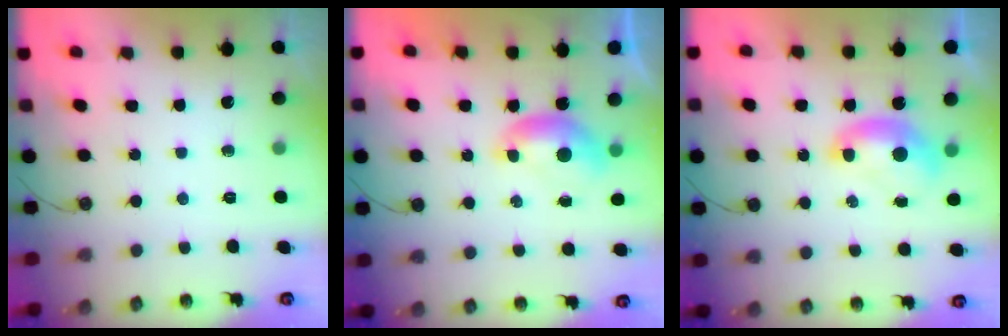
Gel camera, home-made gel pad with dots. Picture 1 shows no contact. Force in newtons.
{"total": 0.7, "press": 0.6, "slide": 0.3}
{"total": 1.2, "press": 1.2, "slide": 0.3}